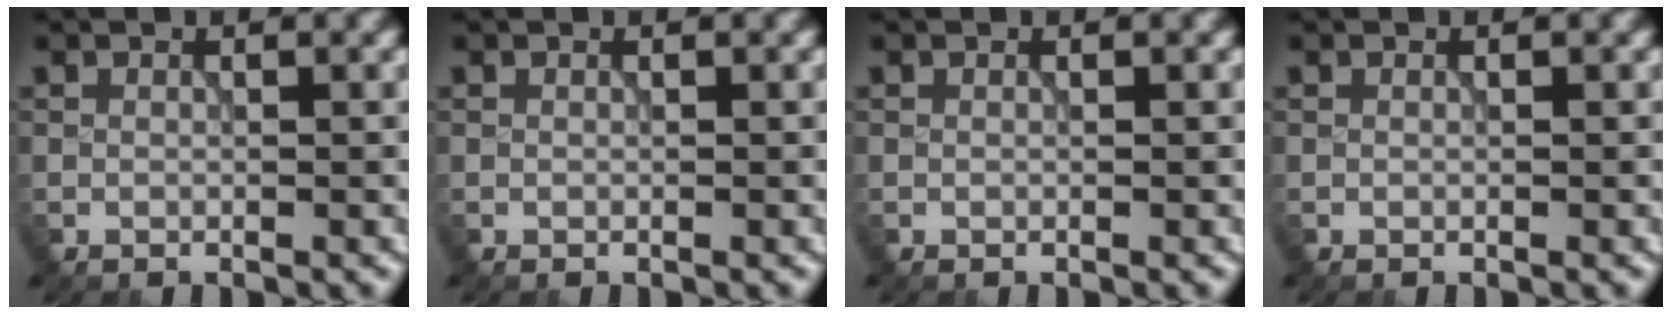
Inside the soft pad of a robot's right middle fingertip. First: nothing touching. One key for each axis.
{"total": 0.0}
{"total": 0.0}
{"total": 0.0}